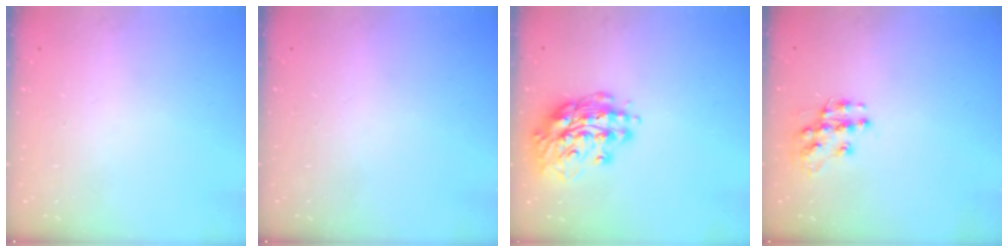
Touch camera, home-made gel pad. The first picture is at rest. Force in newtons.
{"total": 0.0}
{"total": 15.2, "press": 15.2, "slide": 0.8}
{"total": 10.0, "press": 10.0, "slide": 0.6}